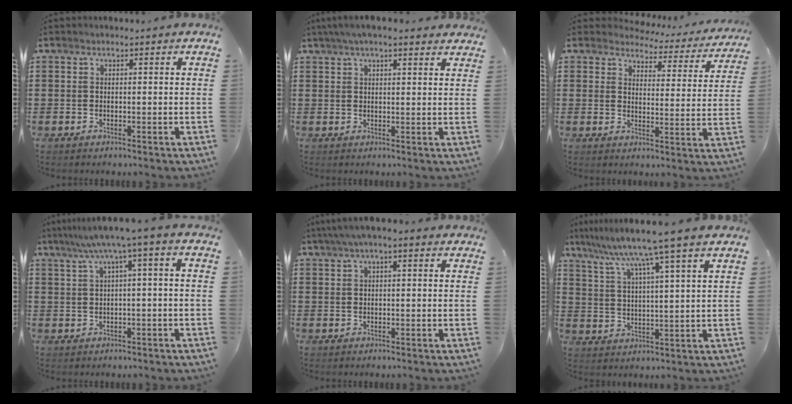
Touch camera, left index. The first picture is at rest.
{"total": 4.2, "force": [3.3, 0.7, 2.6], "torque": [-0.057, 0.005, 0.059]}
{"total": 3.6, "force": [3.5, 0.7, 0.7], "torque": [-0.034, -0.024, 0.057]}
{"total": 5.3, "force": [1.4, -0.3, 5.1], "torque": [-0.097, -0.007, 0.020]}
{"total": 2.6, "force": [1.0, 0.5, 2.4], "torque": [-0.045, 0.004, 0.017]}
{"total": 8.4, "force": [6.6, -1.2, 4.9], "torque": [-0.121, -0.034, 0.105]}